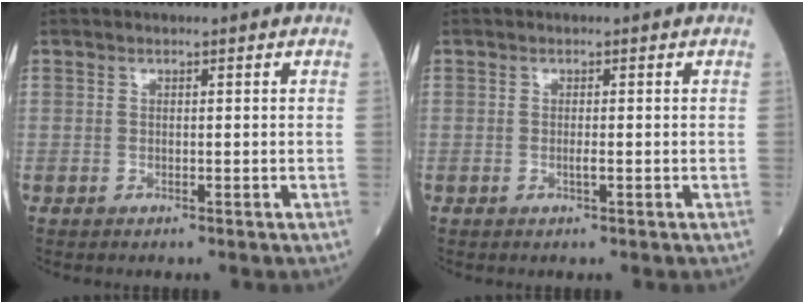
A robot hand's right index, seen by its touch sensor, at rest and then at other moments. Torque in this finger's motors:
{"motor_torque": [0.21, 0.14, 0.20, 0.04]}